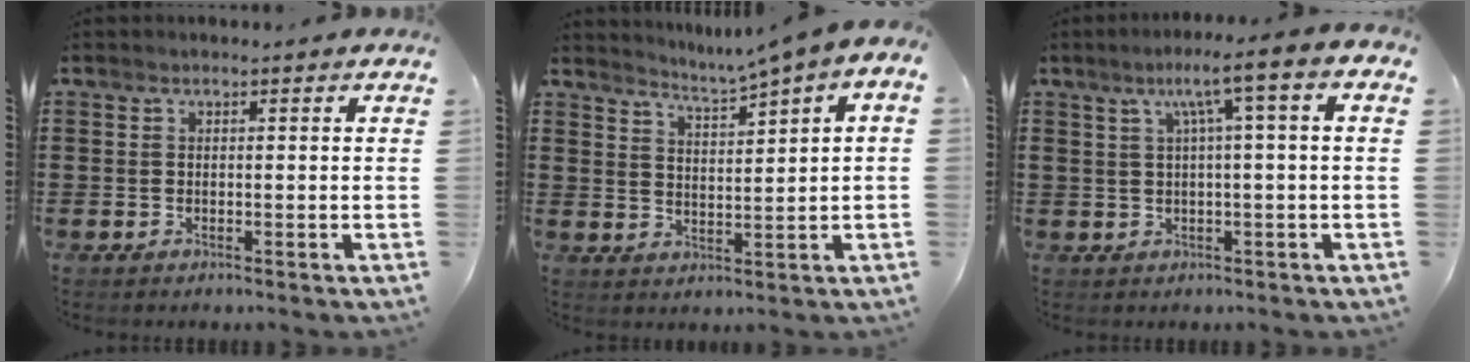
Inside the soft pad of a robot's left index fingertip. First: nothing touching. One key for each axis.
{"total": 2.0, "fx": 1.6, "fy": -0.5, "fz": 1.1, "tx": -0.031, "ty": -0.023, "tz": 0.017}
{"total": 5.4, "fx": 0.8, "fy": 0.0, "fz": 5.4, "tx": -0.108, "ty": 0.001, "tz": 0.002}